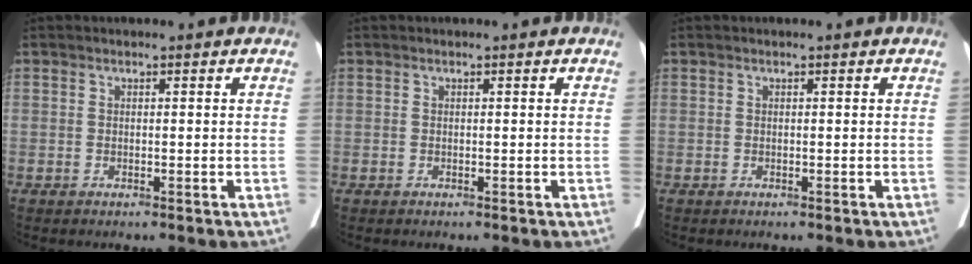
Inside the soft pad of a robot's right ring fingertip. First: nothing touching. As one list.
[{"total": 0.0}, {"total": 0.0}]